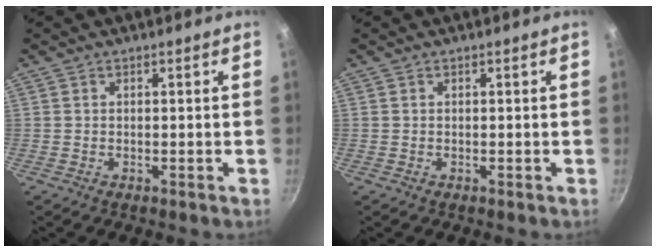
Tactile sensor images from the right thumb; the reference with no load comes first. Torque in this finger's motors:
{"motor_torque": [-0.05, 0.05, 0.24, 0.00, 0.00]}